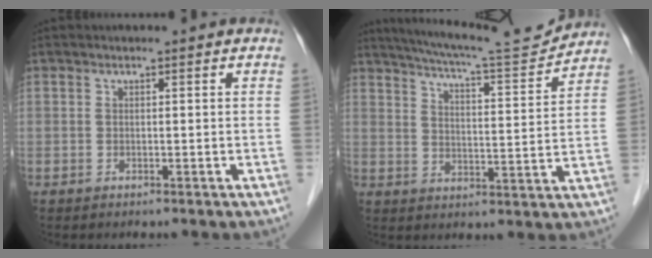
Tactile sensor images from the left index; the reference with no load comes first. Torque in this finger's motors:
{"motor_torque": [0.34, -0.91, 0.05, 0.00]}